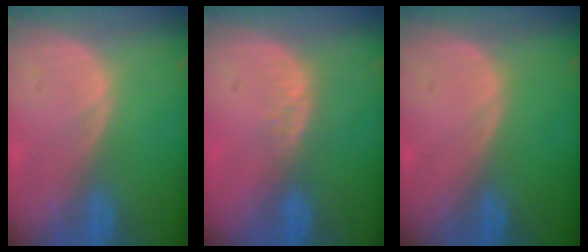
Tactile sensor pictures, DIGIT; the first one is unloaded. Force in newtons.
{"total": 2.9, "press": 2.3, "slide": 1.8}
{"total": 0.0}